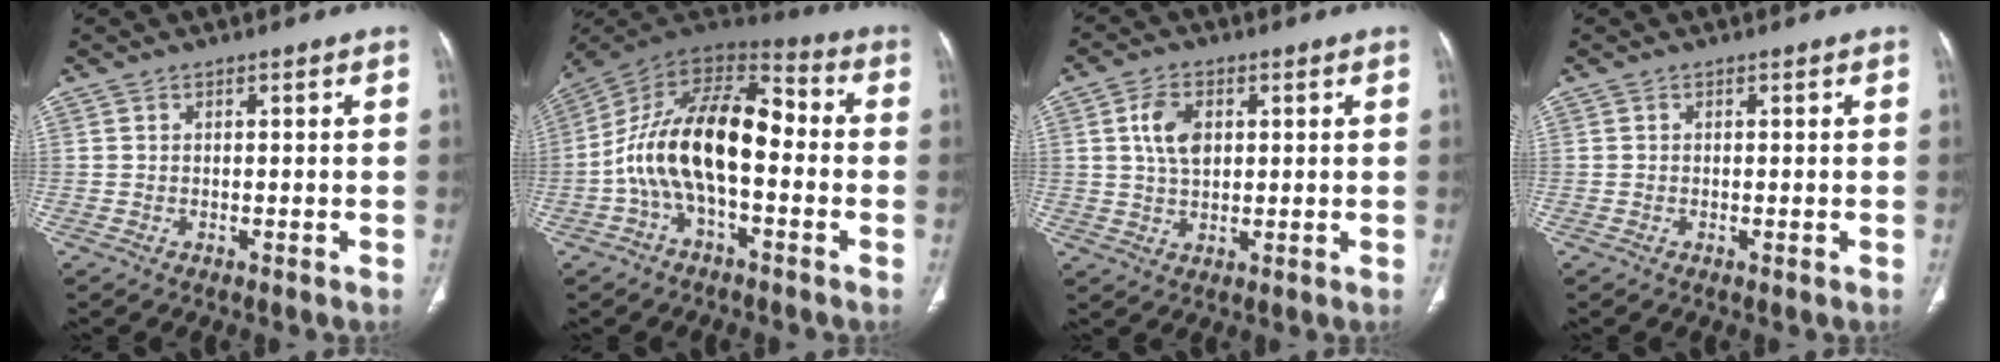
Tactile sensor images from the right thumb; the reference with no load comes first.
{"total": 18.5, "force": [-2.5, 9.3, 15.8], "torque": [-0.272, 0.054, -0.053]}
{"total": 6.6, "force": [1.6, 4.2, 4.9], "torque": [-0.086, -0.002, 0.030]}
{"total": 0.0}